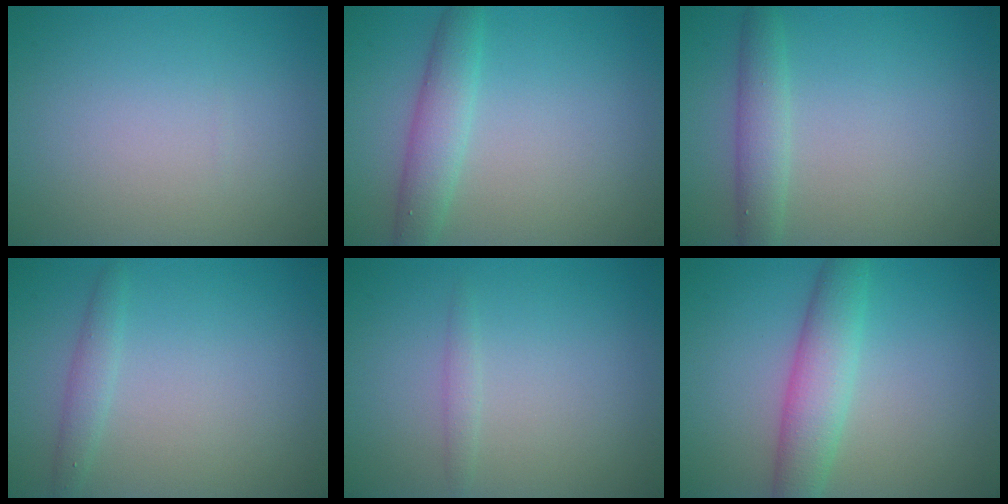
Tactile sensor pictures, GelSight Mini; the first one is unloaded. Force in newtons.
{"total": 3.1, "press": 3.1, "slide": 0.0}
{"total": 2.6, "press": 2.6, "slide": 0.0}
{"total": 1.5, "press": 1.5, "slide": 0.0}
{"total": 0.8, "press": 0.8, "slide": 0.0}
{"total": 4.4, "press": 4.4, "slide": 0.1}